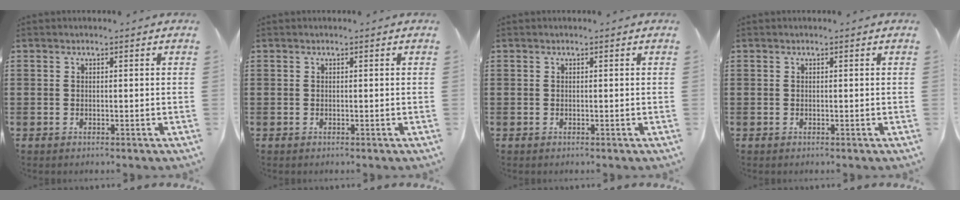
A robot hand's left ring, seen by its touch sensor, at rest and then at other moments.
{"total": 0.0}
{"total": 0.0}
{"total": 0.0}